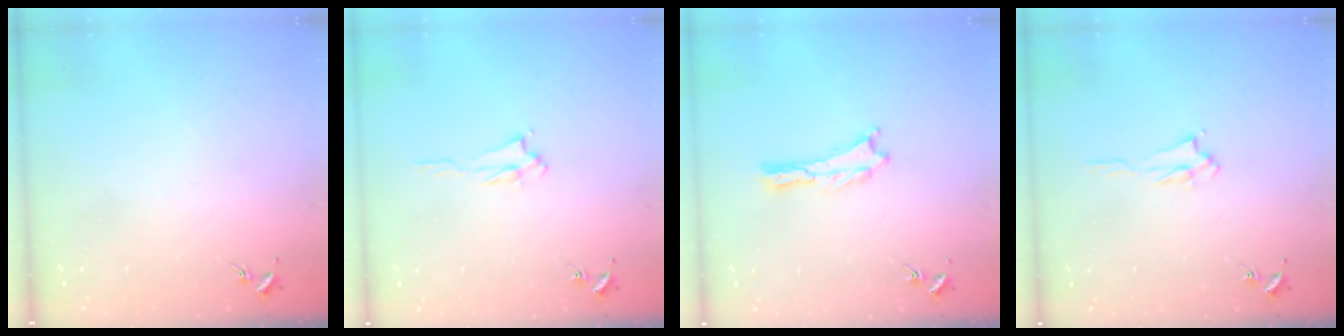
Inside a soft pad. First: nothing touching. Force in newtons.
{"total": 2.1, "press": 2.0, "slide": 0.3}
{"total": 0.0}
{"total": 2.1, "press": 2.0, "slide": 0.3}